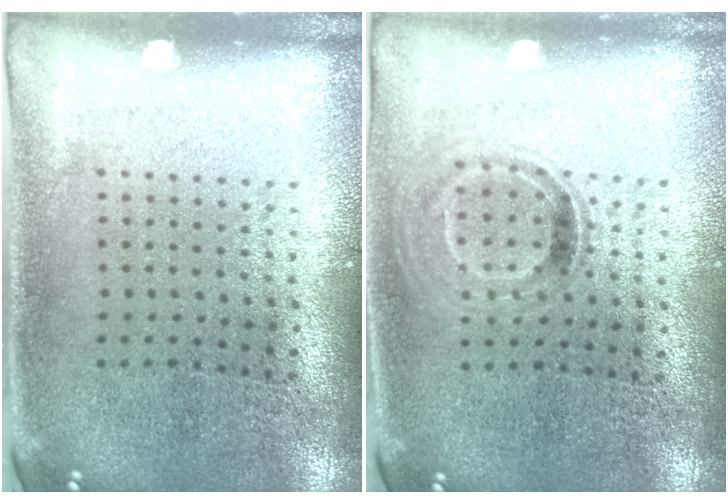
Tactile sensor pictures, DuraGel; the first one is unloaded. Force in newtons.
{"total": 1.0, "press": 0.8, "slide": 0.6}